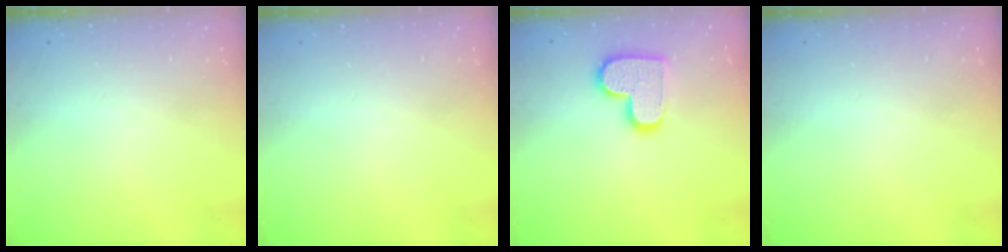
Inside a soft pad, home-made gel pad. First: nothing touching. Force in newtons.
{"total": 0.0}
{"total": 13.0, "press": 13.0, "slide": 1.0}
{"total": 0.0}